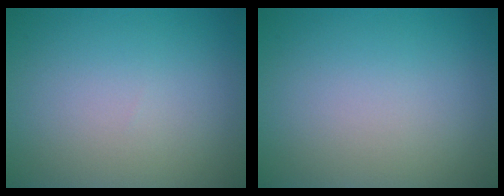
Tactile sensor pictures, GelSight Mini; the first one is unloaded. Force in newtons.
{"total": 0.0}